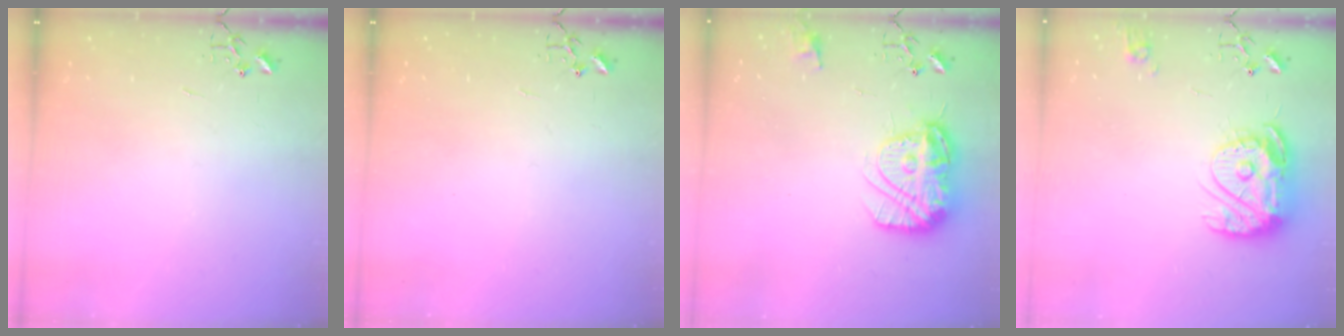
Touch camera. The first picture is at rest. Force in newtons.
{"total": 0.0}
{"total": 15.6, "press": 15.5, "slide": 1.6}
{"total": 15.4, "press": 15.3, "slide": 1.3}